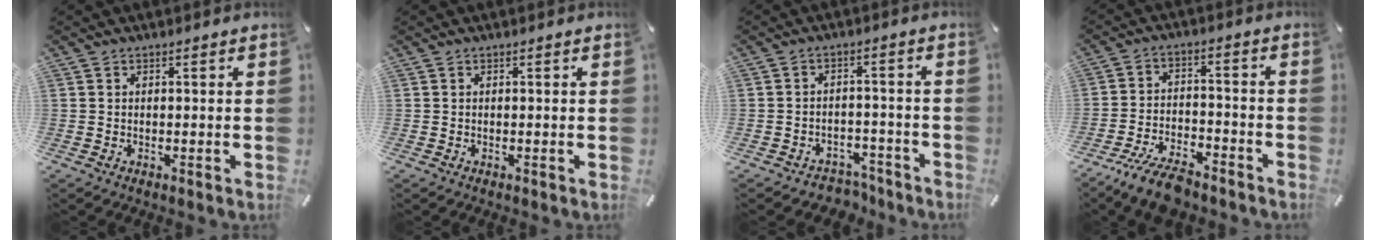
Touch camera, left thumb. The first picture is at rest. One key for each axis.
{"total": 0.0}
{"total": 4.1, "fx": -3.2, "fy": 2.5, "fz": 0.8, "tx": -0.013, "ty": 0.013, "tz": -0.060}
{"total": 10.2, "fx": -8.3, "fy": 3.3, "fz": 4.9, "tx": -0.083, "ty": 0.047, "tz": -0.157}